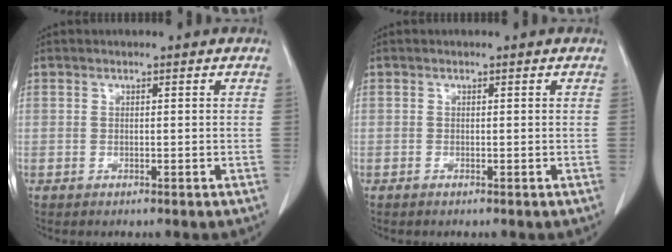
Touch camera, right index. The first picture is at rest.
{"total": 0.0}